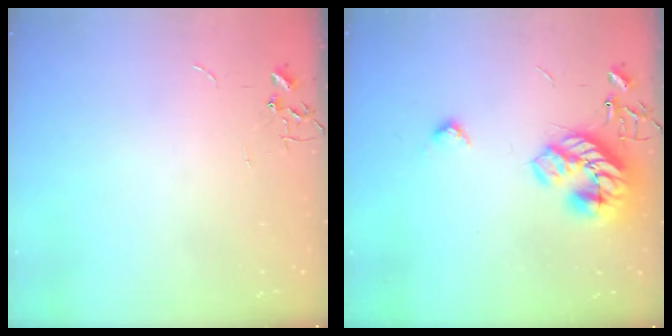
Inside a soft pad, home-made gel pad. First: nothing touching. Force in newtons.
{"total": 17.4, "press": 17.4, "slide": 0.4}